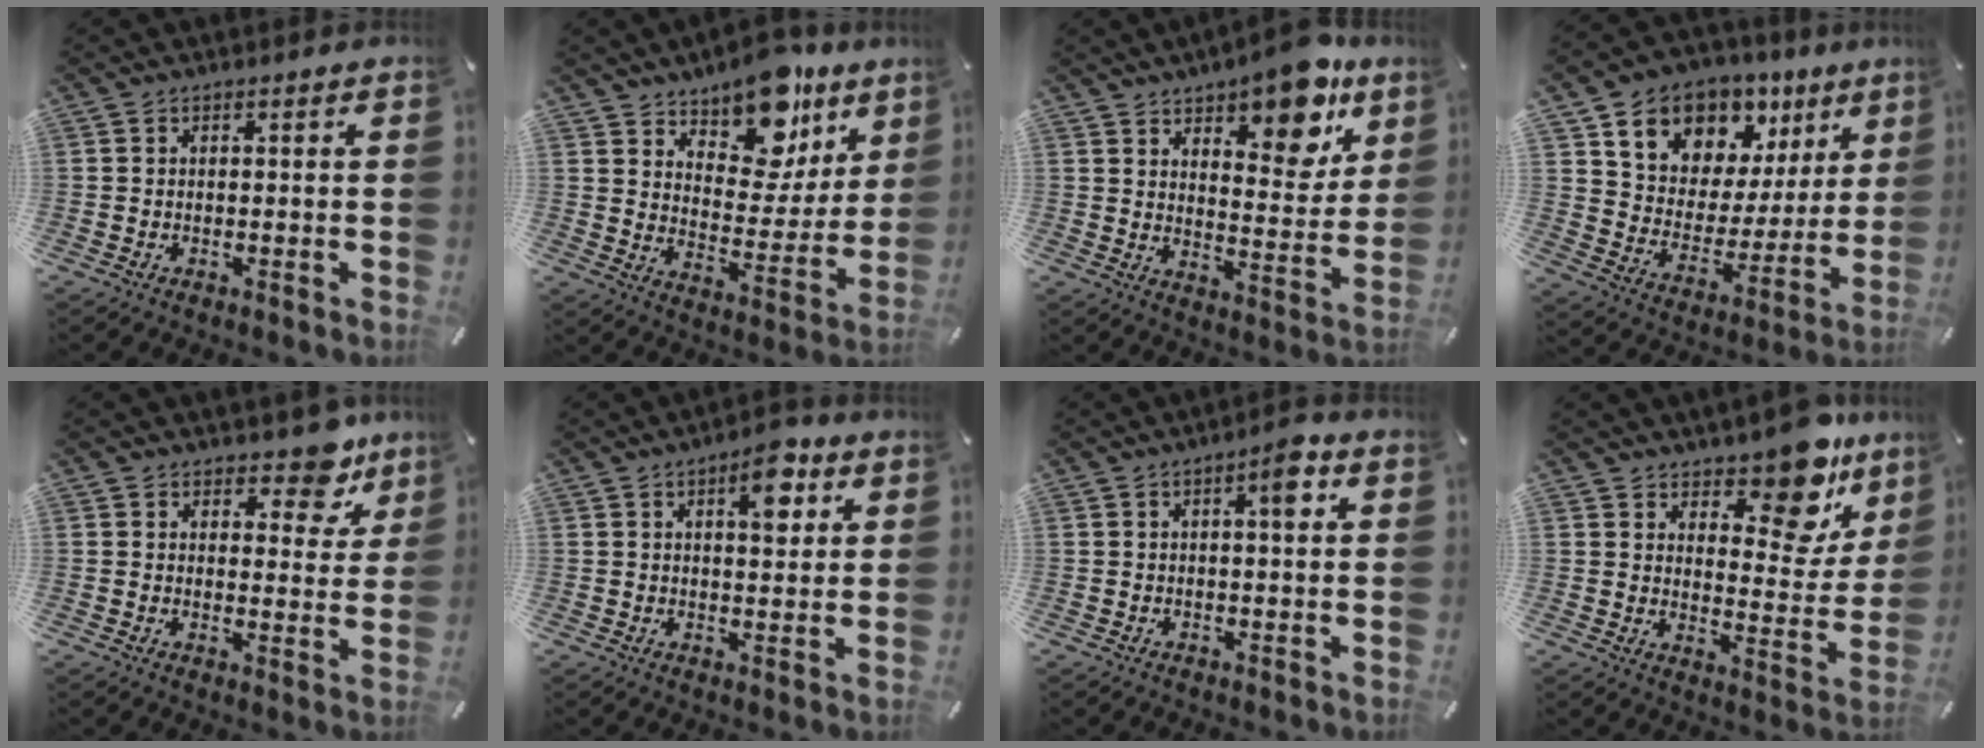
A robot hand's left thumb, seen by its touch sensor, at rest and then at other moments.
{"total": 16.0, "force": [12.8, 7.9, 5.5], "torque": [-0.071, -0.109, 0.225]}
{"total": 13.0, "force": [9.7, 5.4, 6.8], "torque": [-0.069, -0.075, 0.164]}
{"total": 10.8, "force": [7.6, 7.6, 0.8], "torque": [-0.019, -0.080, 0.138]}
{"total": 8.8, "force": [6.7, 4.4, 3.7], "torque": [-0.024, -0.052, 0.112]}
{"total": 8.4, "force": [3.8, 4.0, 6.4], "torque": [-0.075, -0.014, 0.057]}
{"total": 4.7, "force": [1.4, 1.2, 4.4], "torque": [-0.065, -0.001, 0.014]}
{"total": 13.9, "force": [10.9, 6.3, 6.0], "torque": [-0.059, -0.104, 0.187]}